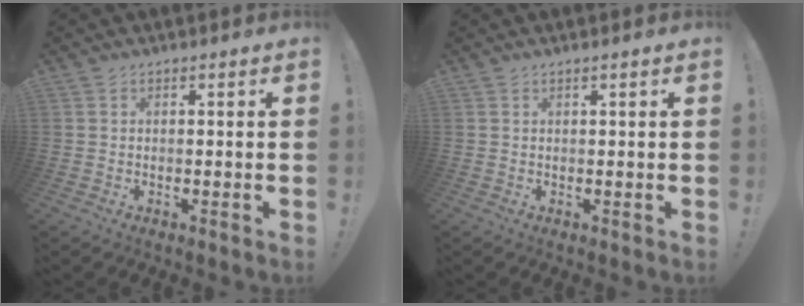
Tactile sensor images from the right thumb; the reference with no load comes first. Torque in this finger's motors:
{"motor_torque": [0.10, 0.01, -0.29, 0.18, 0.11]}